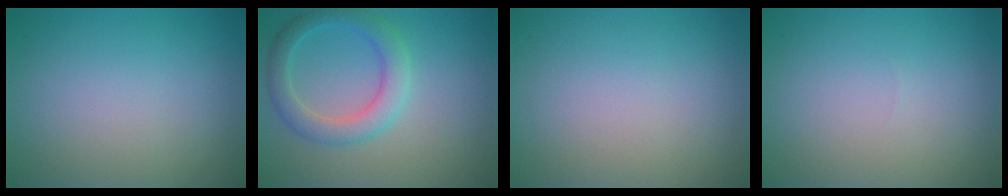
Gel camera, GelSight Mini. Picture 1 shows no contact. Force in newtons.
{"total": 3.7, "press": 3.6, "slide": 0.3}
{"total": 0.0}
{"total": 0.0}